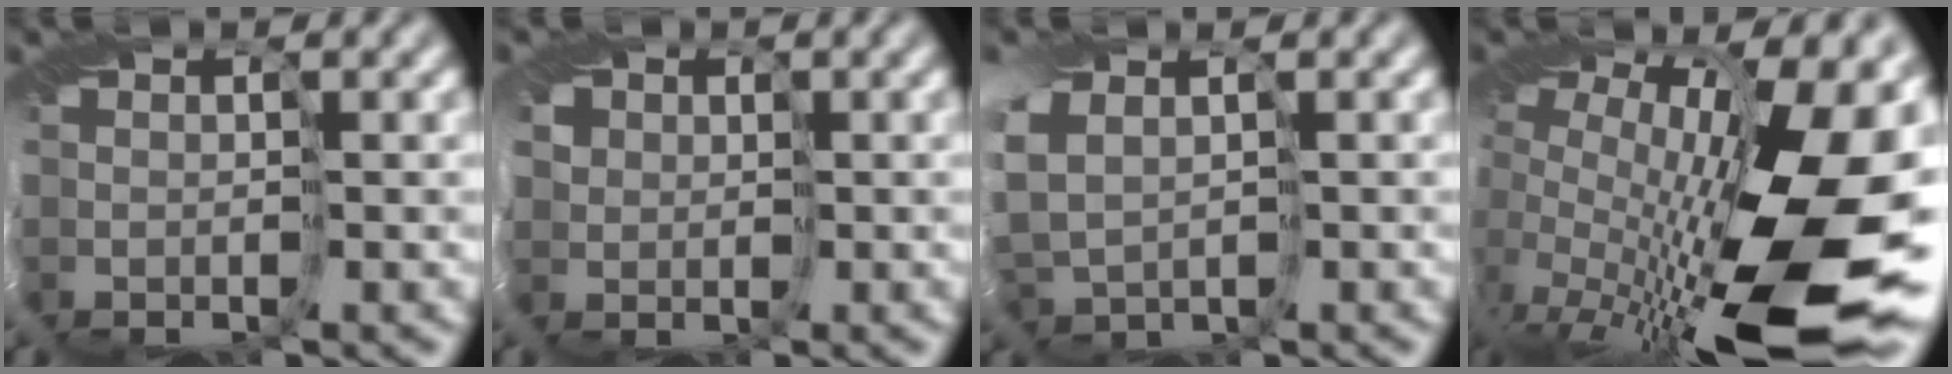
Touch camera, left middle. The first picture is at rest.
{"total": 5.2, "force": [2.1, 4.3, 1.9], "torque": [-0.041, 0.021, 0.016]}
{"total": 6.8, "force": [2.1, 4.5, 4.6], "torque": [-0.142, 0.021, 0.051]}
{"total": 18.1, "force": [-2.9, 6.5, 16.6], "torque": [-0.278, -0.037, -0.049]}